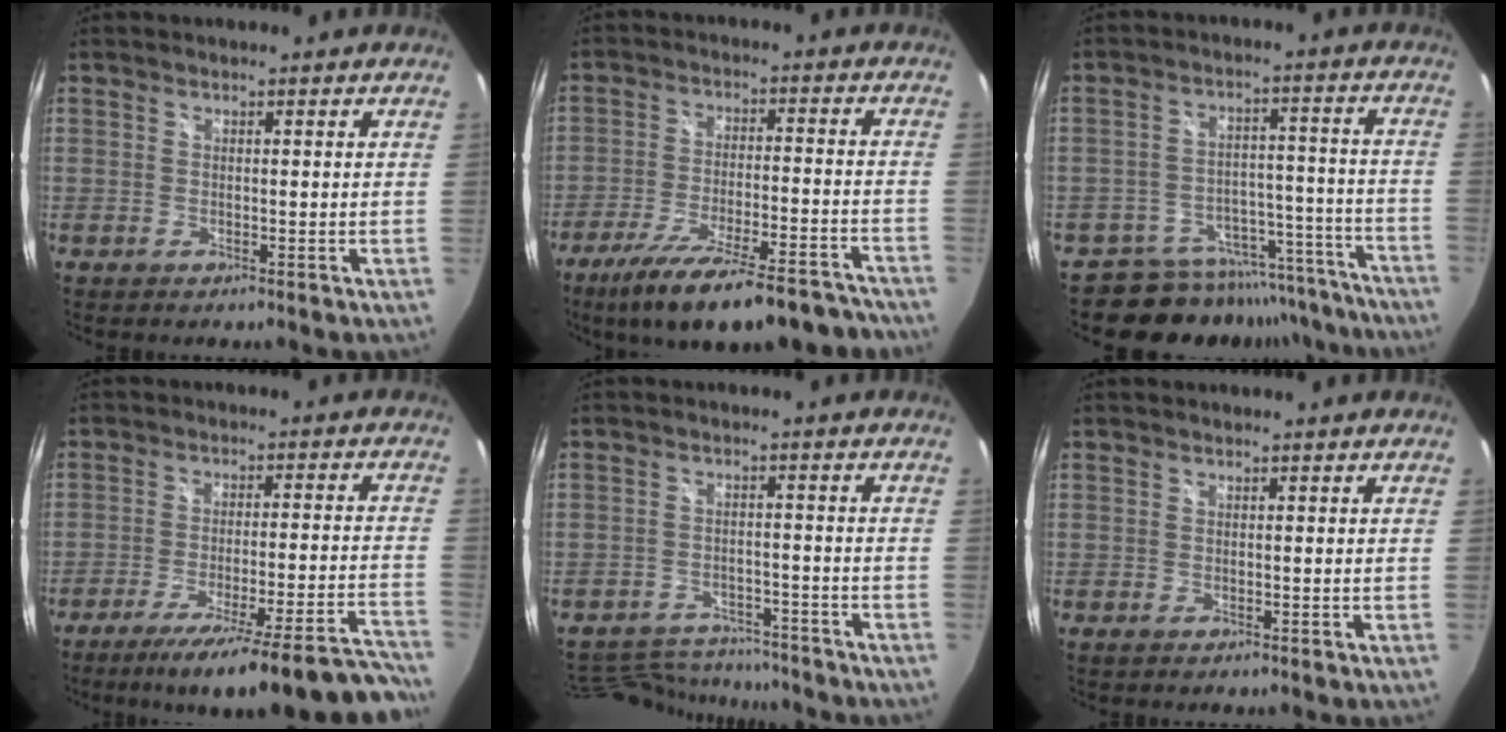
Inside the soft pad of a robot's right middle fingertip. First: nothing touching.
{"total": 21.2, "force": [-17.2, 5.1, 11.2], "torque": [-0.198, -0.036, -0.250]}
{"total": 16.7, "force": [-15.2, 6.5, 2.4], "torque": [-0.036, 0.053, -0.197]}
{"total": 23.9, "force": [-21.2, -0.1, 10.9], "torque": [-0.152, -0.044, -0.301]}
{"total": 13.1, "force": [-11.6, 4.8, 3.5], "torque": [-0.092, 0.019, -0.162]}
{"total": 0.0}